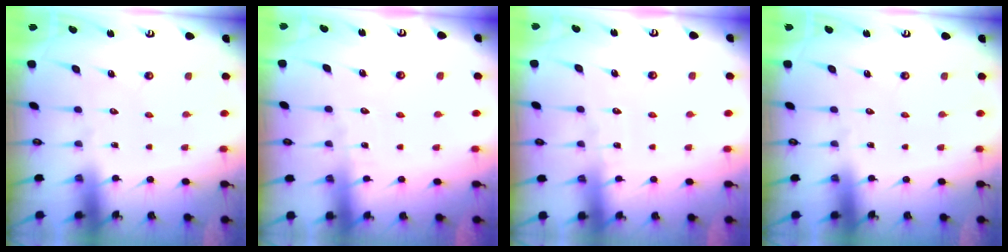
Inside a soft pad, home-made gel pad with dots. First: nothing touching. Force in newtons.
{"total": 1.5, "press": 1.5, "slide": 0.2}
{"total": 3.3, "press": 3.3, "slide": 0.3}
{"total": 0.0}